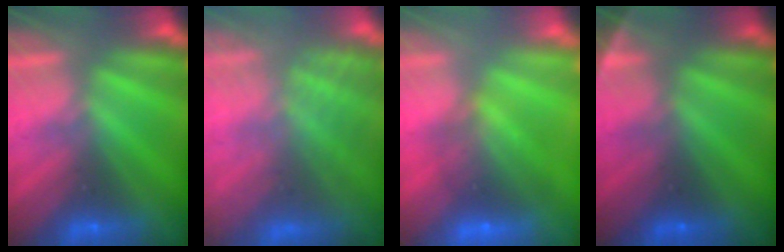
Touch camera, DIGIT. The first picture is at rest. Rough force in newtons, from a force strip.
{"total": 8.9}
{"total": 7.1}
{"total": 2.8}